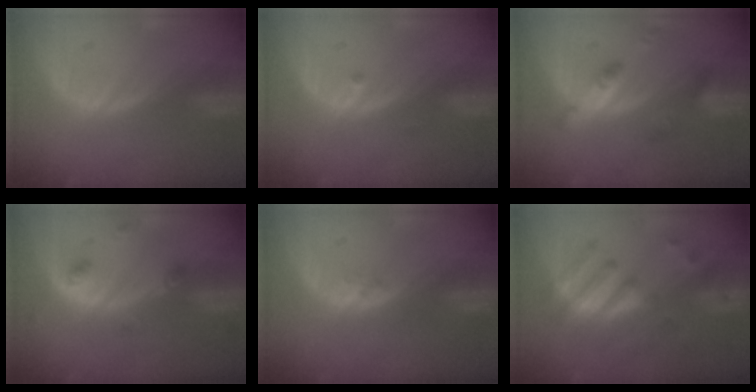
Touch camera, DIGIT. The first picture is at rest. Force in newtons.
{"total": 0.9, "press": 0.7, "slide": 0.5}
{"total": 5.5, "press": 4.8, "slide": 2.7}
{"total": 3.4, "press": 3.4, "slide": 0.5}
{"total": 1.1, "press": 0.8, "slide": 0.7}
{"total": 7.8, "press": 7.0, "slide": 3.5}